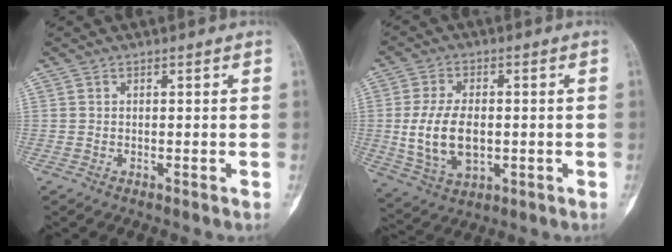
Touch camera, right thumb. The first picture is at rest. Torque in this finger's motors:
{"motor_torque": [-0.51, 1.28, 0.77, 0.29, 0.16]}